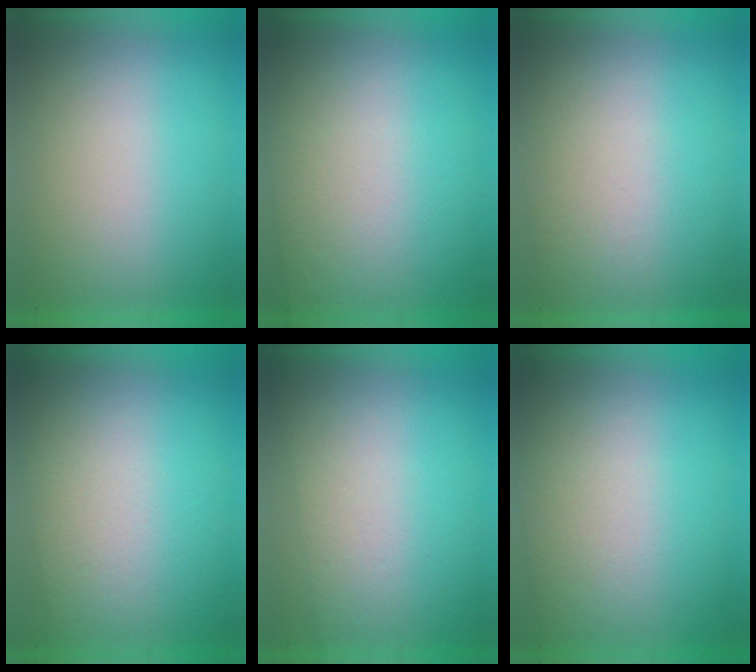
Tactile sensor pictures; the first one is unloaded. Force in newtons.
{"total": 2.9}
{"total": 1.4}
{"total": 2.9}
{"total": 2.8}
{"total": 2.1}